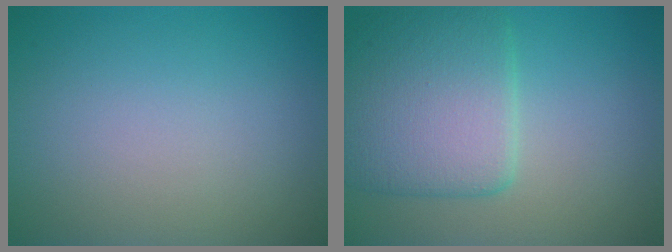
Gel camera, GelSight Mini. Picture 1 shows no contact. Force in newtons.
{"total": 6.3, "press": 6.3, "slide": 0.5}